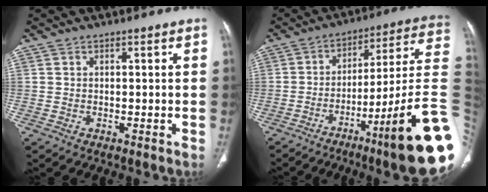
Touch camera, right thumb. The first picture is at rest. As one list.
[{"total": 23.2, "force": [-7.7, 1.3, 21.9], "torque": [-0.244, 0.045, -0.115]}]